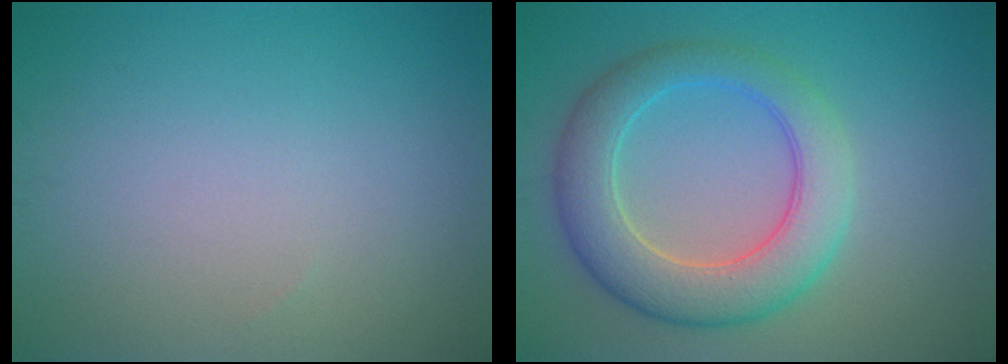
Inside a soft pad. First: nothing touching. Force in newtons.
{"total": 6.6, "press": 6.6, "slide": 0.2}